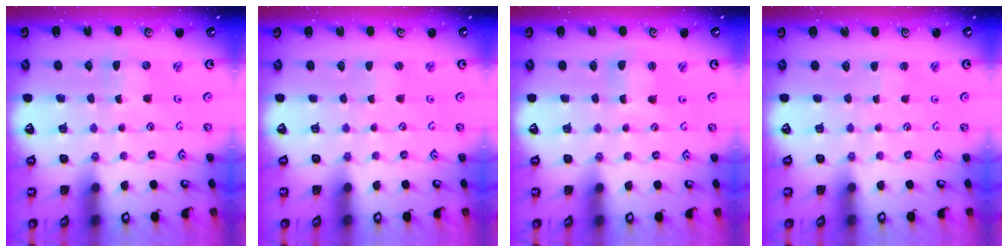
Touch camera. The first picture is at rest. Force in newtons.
{"total": 0.6, "press": 0.6, "slide": 0.1}
{"total": 2.2, "press": 2.2, "slide": 0.3}
{"total": 1.1, "press": 1.1, "slide": 0.1}